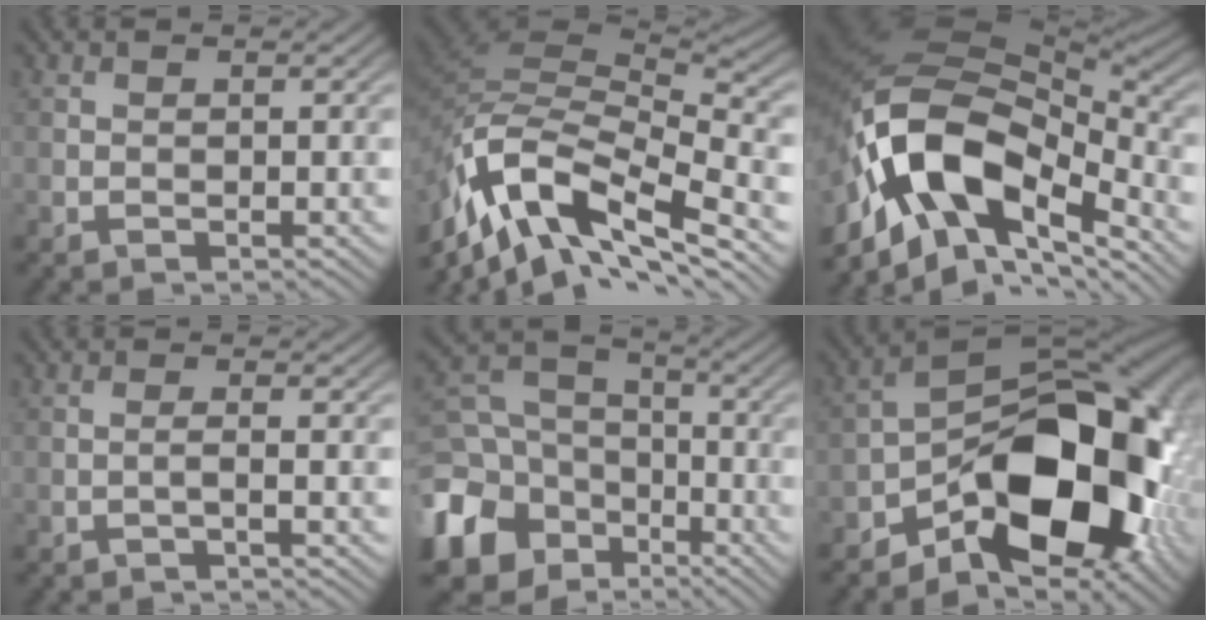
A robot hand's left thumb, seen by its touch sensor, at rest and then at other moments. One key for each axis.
{"total": 15.4, "fx": -7.3, "fy": 6.4, "fz": 12.0, "tx": -0.274, "ty": 0.000, "tz": -0.135}
{"total": 17.6, "fx": -6.0, "fy": 8.9, "fz": 13.9, "tx": -0.274, "ty": 0.002, "tz": -0.118}
{"total": 1.3, "fx": -0.5, "fy": 0.1, "fz": 1.1, "tx": -0.016, "ty": 0.008, "tz": -0.017}
{"total": 14.5, "fx": -6.1, "fy": 11.4, "fz": 6.6, "tx": -0.214, "ty": -0.033, "tz": -0.102}
{"total": 16.5, "fx": -6.4, "fy": 9.1, "fz": 12.2, "tx": -0.142, "ty": -0.005, "tz": -0.122}